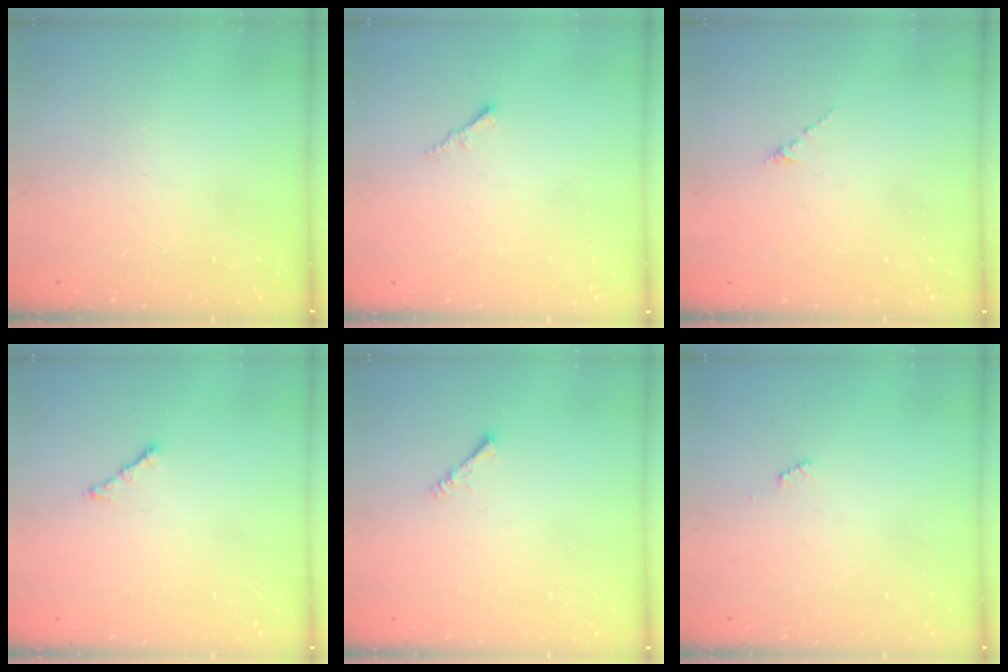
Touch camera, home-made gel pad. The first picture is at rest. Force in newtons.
{"total": 1.2, "press": 1.1, "slide": 0.4}
{"total": 0.0}
{"total": 2.3, "press": 2.2, "slide": 0.7}
{"total": 1.4, "press": 1.3, "slide": 0.3}
{"total": 2.5, "press": 2.5, "slide": 0.4}